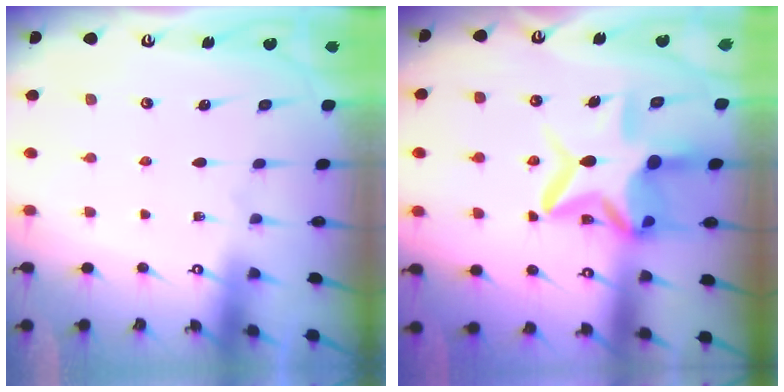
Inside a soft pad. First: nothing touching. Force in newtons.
{"total": 14.1, "press": 14.0, "slide": 1.6}